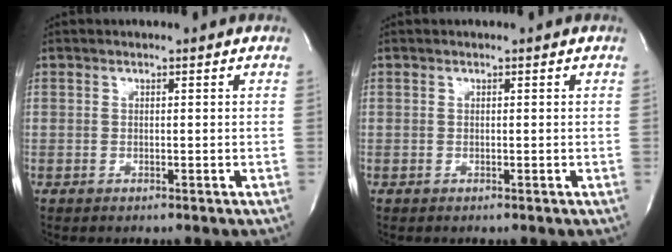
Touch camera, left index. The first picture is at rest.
{"total": 0.0}